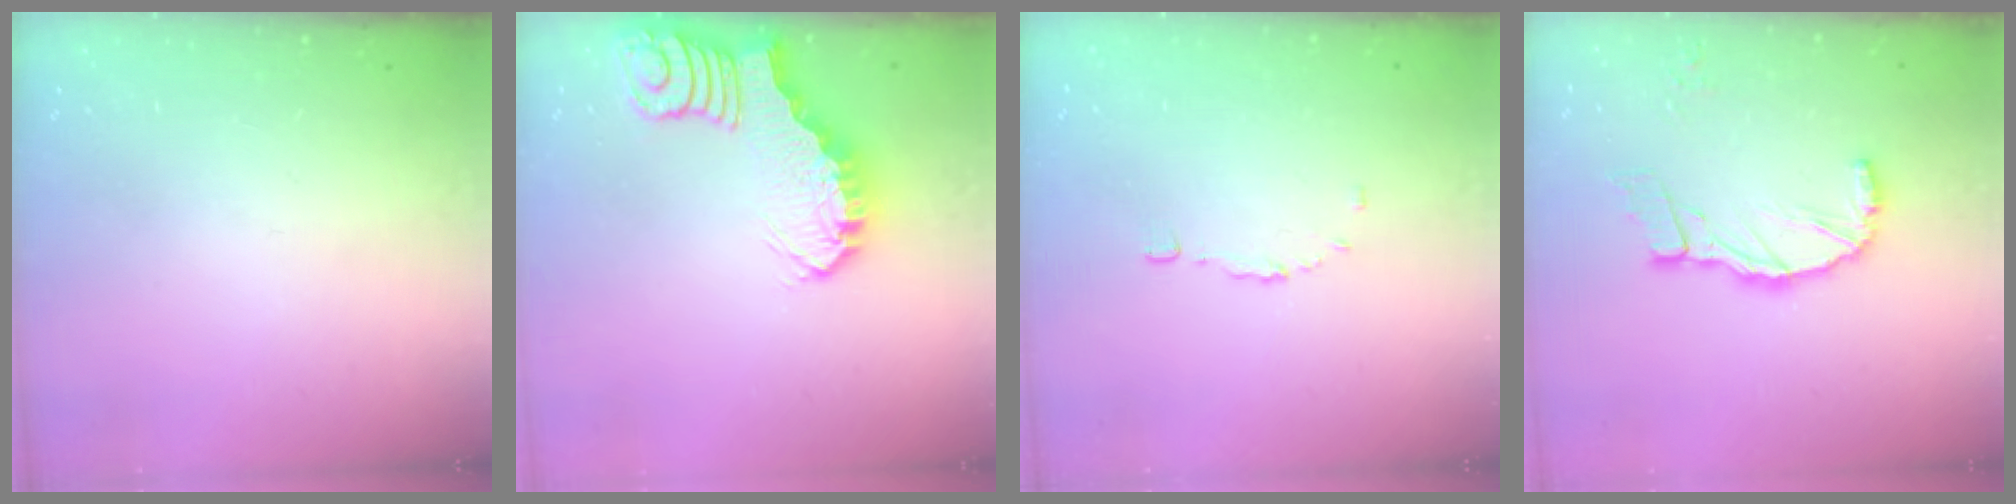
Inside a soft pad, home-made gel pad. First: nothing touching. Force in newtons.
{"total": 2.9, "press": 2.9, "slide": 0.4}
{"total": 4.5, "press": 4.5, "slide": 0.5}
{"total": 10.9, "press": 10.8, "slide": 1.3}